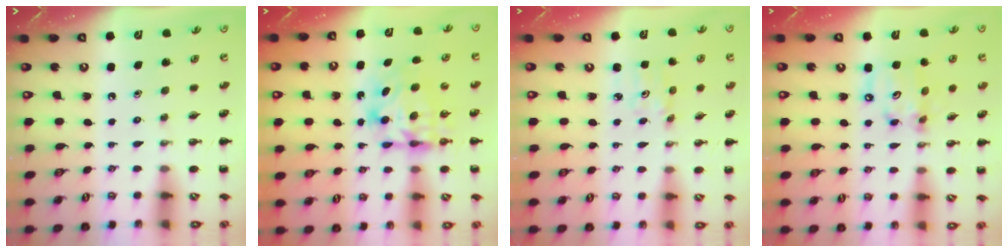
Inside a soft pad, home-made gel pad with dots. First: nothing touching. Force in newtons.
{"total": 6.6, "press": 6.5, "slide": 0.9}
{"total": 1.9, "press": 1.9, "slide": 0.4}
{"total": 8.9, "press": 8.7, "slide": 1.8}